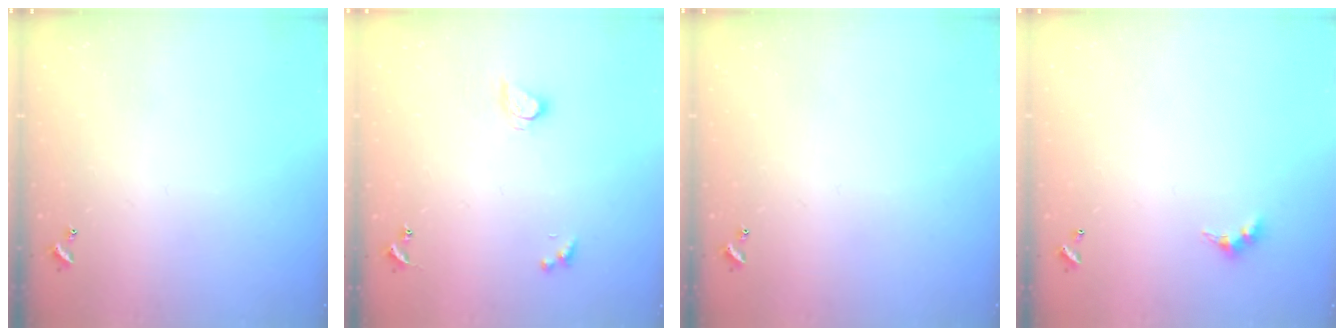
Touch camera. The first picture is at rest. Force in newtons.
{"total": 2.6, "press": 2.6, "slide": 0.2}
{"total": 0.0}
{"total": 3.9, "press": 3.8, "slide": 0.5}